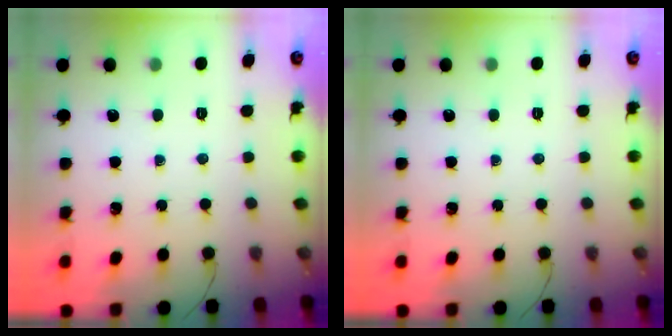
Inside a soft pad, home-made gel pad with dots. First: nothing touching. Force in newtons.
{"total": 0.0}